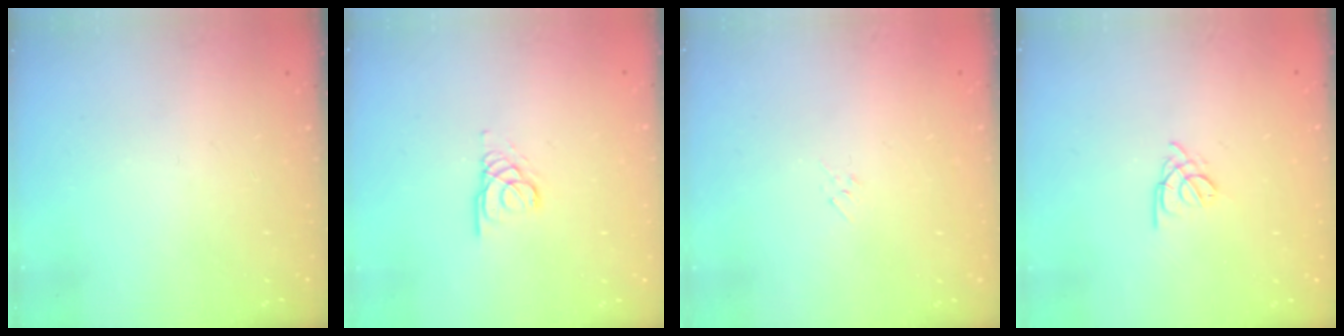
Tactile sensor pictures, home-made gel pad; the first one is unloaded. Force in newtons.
{"total": 3.1, "press": 3.1, "slide": 0.2}
{"total": 2.9, "press": 2.9, "slide": 0.6}
{"total": 1.8, "press": 1.7, "slide": 0.5}